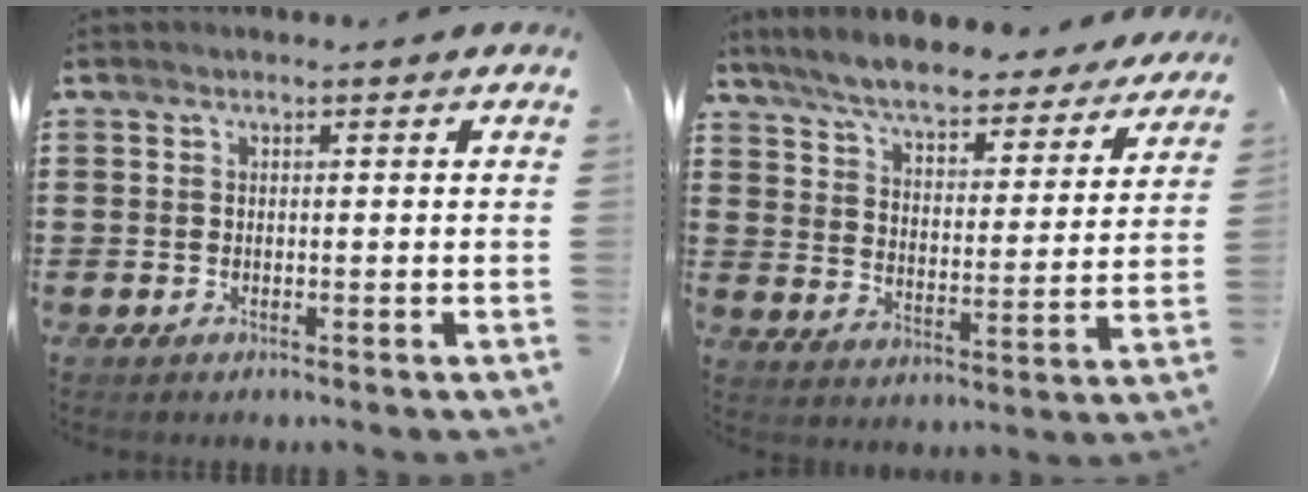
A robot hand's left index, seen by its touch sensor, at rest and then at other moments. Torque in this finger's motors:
{"motor_torque": [1.45, -0.69, 0.35, 0.21]}